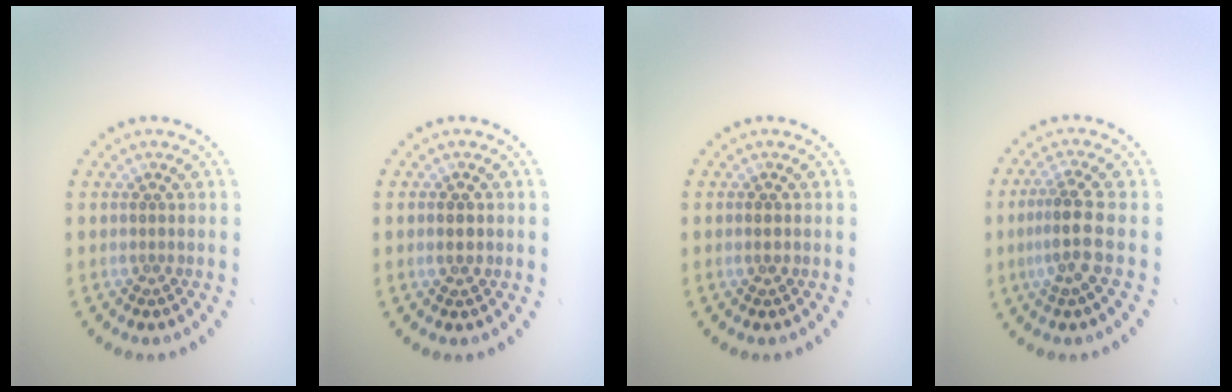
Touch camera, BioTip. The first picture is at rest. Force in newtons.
{"total": 1.8, "press": 1.8, "slide": 0.1}
{"total": 1.1, "press": 1.1, "slide": 0.1}
{"total": 2.9, "press": 2.5, "slide": 1.6}